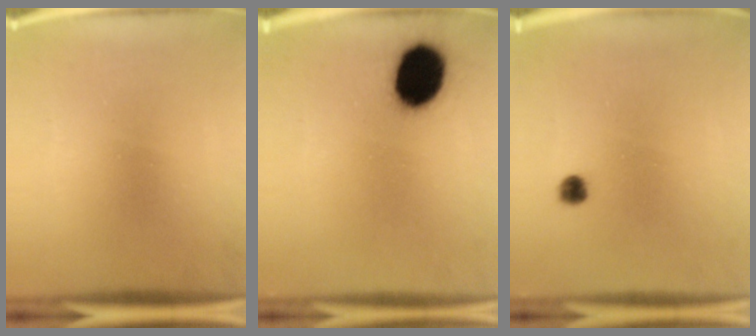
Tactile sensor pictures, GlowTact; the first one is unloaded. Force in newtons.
{"total": 14.5}
{"total": 2.4}